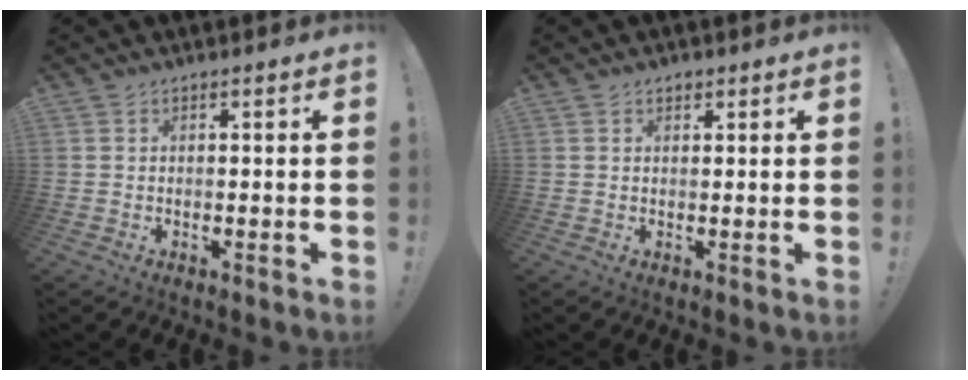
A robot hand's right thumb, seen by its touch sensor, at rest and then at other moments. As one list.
[{"total": 1.1, "force": [0.8, 0.8, 0.3], "torque": [0.000, -0.002, 0.013]}]